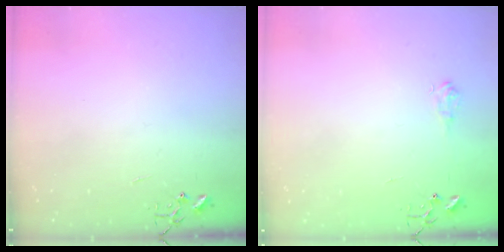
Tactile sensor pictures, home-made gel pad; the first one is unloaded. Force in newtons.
{"total": 6.2, "press": 6.1, "slide": 0.8}